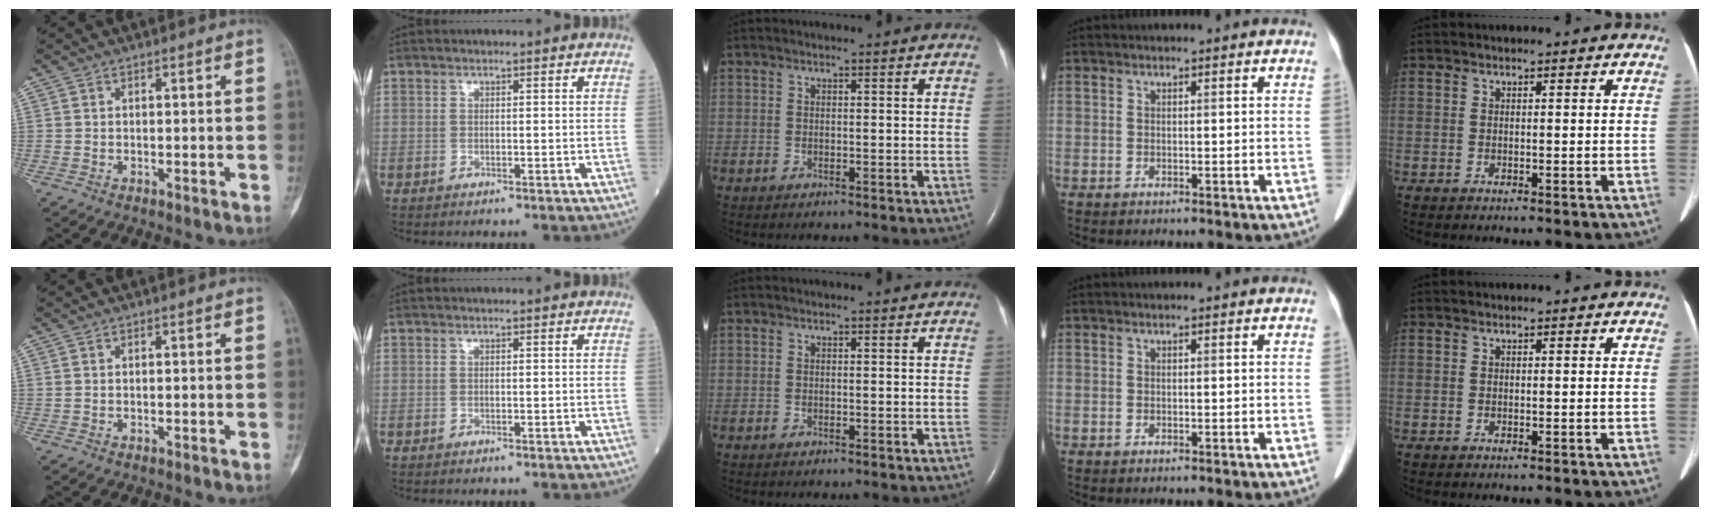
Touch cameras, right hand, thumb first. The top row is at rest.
{}